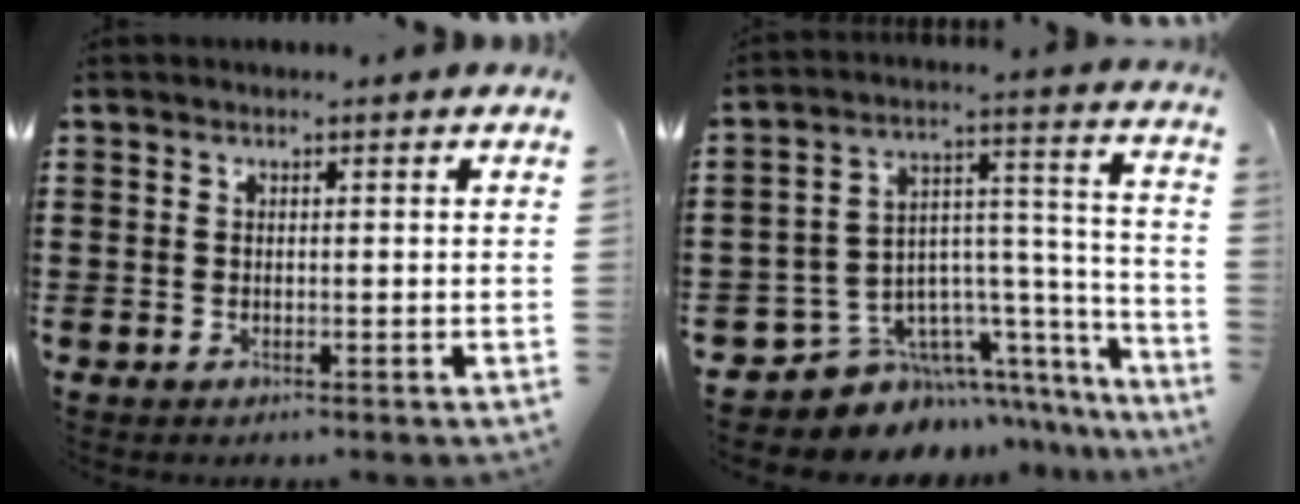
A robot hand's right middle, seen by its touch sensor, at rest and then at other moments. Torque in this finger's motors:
{"motor_torque": [1.22, -0.92, 0.11, 0.03]}